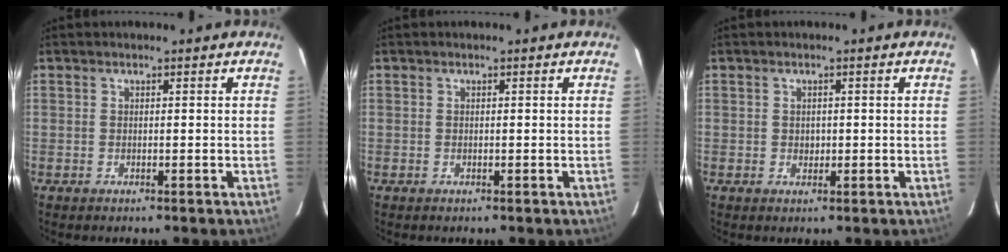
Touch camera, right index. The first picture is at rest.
{"total": 0.0}
{"total": 1.2, "force": [0.1, 1.2, 0.4], "torque": [-0.002, 0.001, 0.002]}